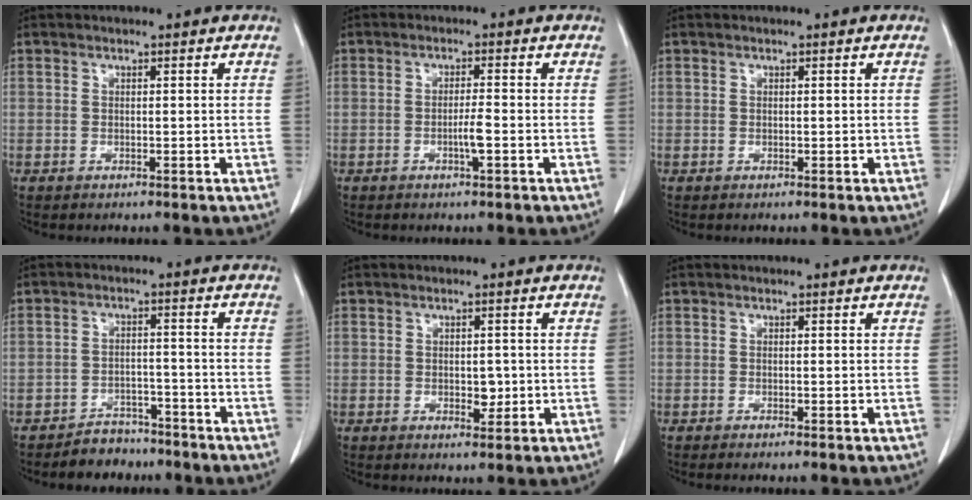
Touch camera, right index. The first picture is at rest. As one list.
[{"total": 2.5, "force": [-0.9, -0.1, 2.3], "torque": [-0.044, -0.001, -0.016]}, {"total": 0.0}, {"total": 5.1, "force": [-4.4, 2.5, 0.3], "torque": [-0.003, 0.006, -0.070]}, {"total": 2.4, "force": [-0.4, 1.4, 2.0], "torque": [-0.027, 0.000, 0.000]}, {"total": 1.3, "force": [-1.1, -0.2, 0.7], "torque": [-0.010, 0.000, -0.014]}]